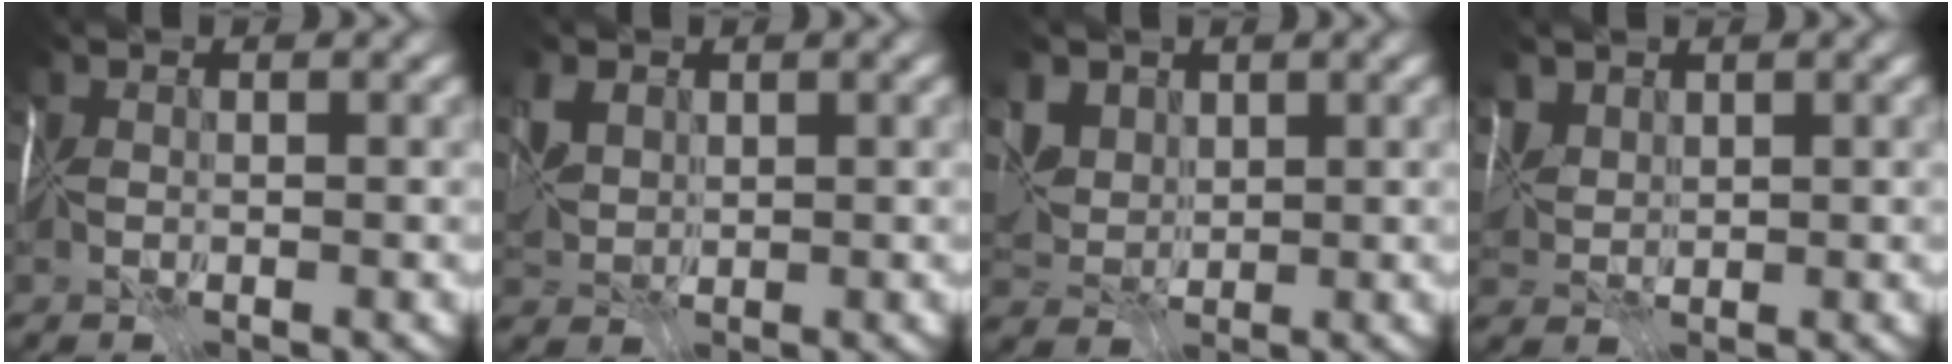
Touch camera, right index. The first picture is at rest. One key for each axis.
{"total": 2.1, "fx": 1.3, "fy": 1.2, "fz": 1.0, "tx": -0.022, "ty": 0.000, "tz": 0.025}
{"total": 3.8, "fx": 2.4, "fy": 2.4, "fz": 1.7, "tx": -0.050, "ty": 0.007, "tz": 0.050}
{"total": 2.0, "fx": 1.8, "fy": 0.7, "fz": 0.4, "tx": -0.011, "ty": 0.001, "tz": 0.037}